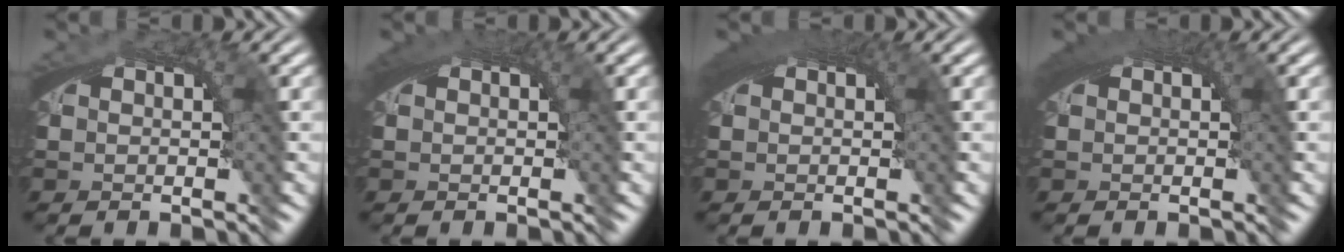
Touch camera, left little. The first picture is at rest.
{"total": 1.8, "force": [0.6, 0.4, 1.6], "torque": [-0.023, 0.004, 0.011]}
{"total": 2.8, "force": [1.1, 0.8, 2.4], "torque": [-0.031, 0.010, 0.015]}
{"total": 2.4, "force": [0.9, 0.6, 2.1], "torque": [-0.027, 0.008, 0.014]}